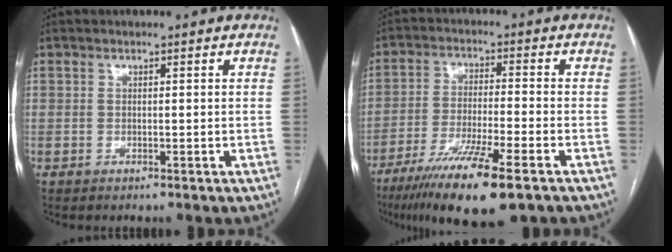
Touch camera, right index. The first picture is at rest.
{"total": 13.7, "force": [-8.6, 0.8, 10.6], "torque": [-0.195, -0.037, -0.147]}